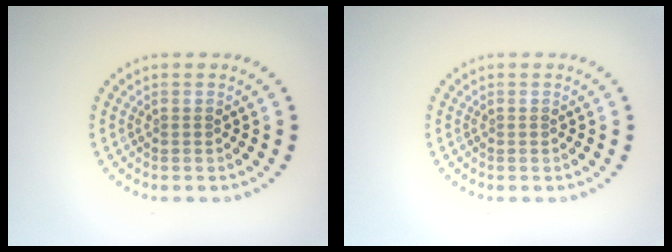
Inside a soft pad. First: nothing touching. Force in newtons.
{"total": 0.0}